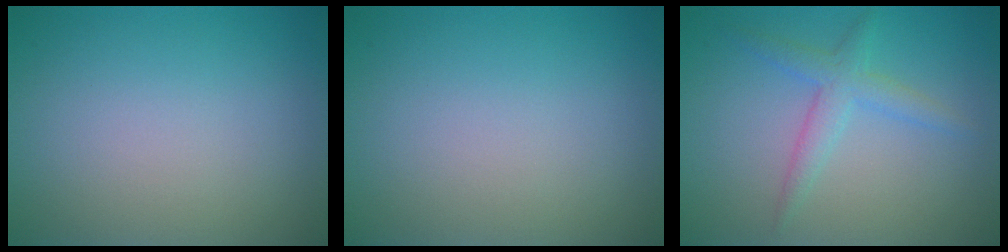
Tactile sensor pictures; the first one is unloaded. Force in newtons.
{"total": 0.0}
{"total": 2.4, "press": 2.4, "slide": 0.1}